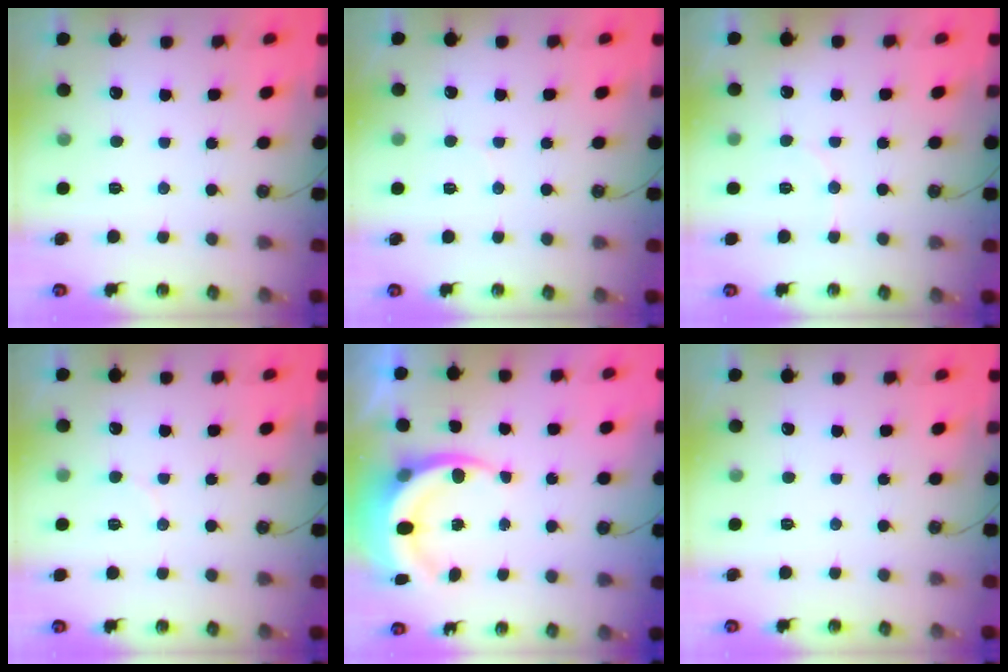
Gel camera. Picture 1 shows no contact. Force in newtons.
{"total": 2.9, "press": 2.9, "slide": 0.2}
{"total": 3.8, "press": 3.7, "slide": 0.6}
{"total": 3.0, "press": 3.0, "slide": 0.3}
{"total": 7.2, "press": 7.0, "slide": 1.8}
{"total": 0.0}